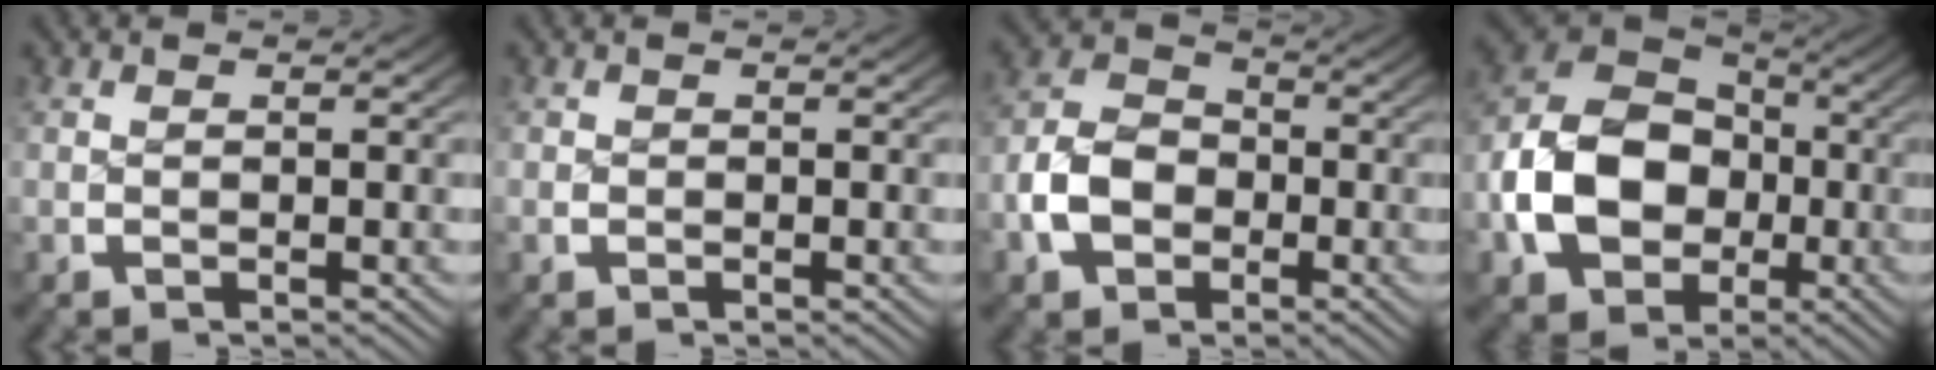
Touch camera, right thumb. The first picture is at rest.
{"total": 0.6, "force": [-0.2, 0.5, 0.1], "torque": [-0.006, -0.003, -0.004]}
{"total": 7.1, "force": [-2.1, 5.5, 4.0], "torque": [-0.082, -0.002, -0.041]}
{"total": 12.9, "force": [-1.3, 9.9, 8.2], "torque": [-0.196, -0.028, -0.011]}